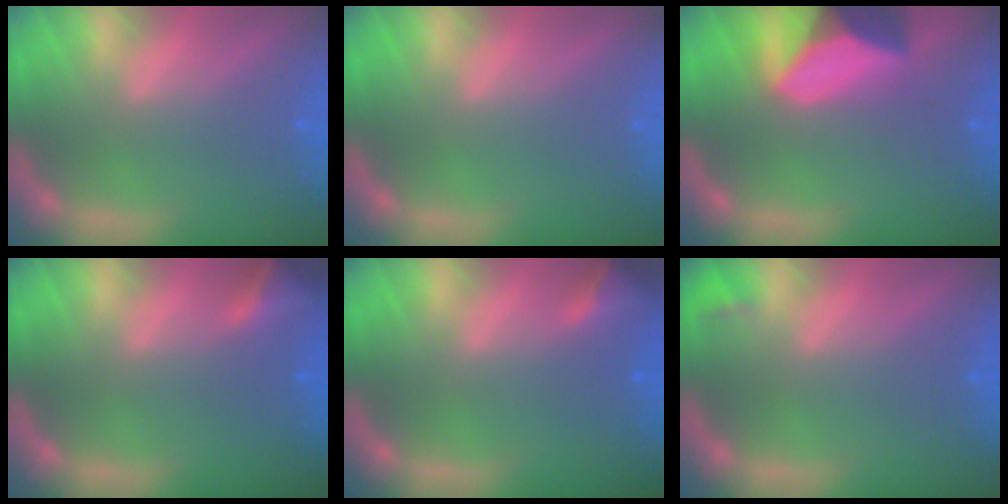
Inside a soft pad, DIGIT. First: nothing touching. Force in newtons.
{"total": 0.0}
{"total": 10.0}
{"total": 2.9}
{"total": 2.4}
{"total": 0.9}